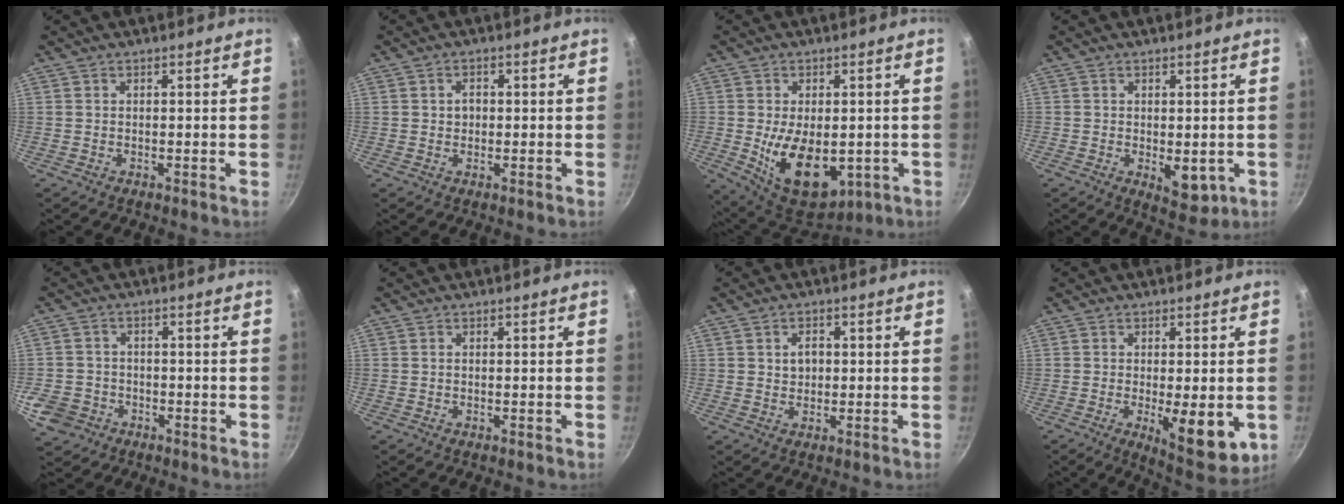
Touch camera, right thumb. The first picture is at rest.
{"total": 1.9, "force": [0.1, 1.5, 1.1], "torque": [-0.009, 0.003, 0.001]}
{"total": 14.7, "force": [-2.7, 8.5, 11.7], "torque": [-0.171, -0.011, -0.016]}
{"total": 5.6, "force": [-1.3, 3.1, 4.4], "torque": [-0.040, -0.009, -0.009]}
{"total": 6.2, "force": [-2.8, 5.2, 1.6], "torque": [-0.028, 0.016, -0.045]}
{"total": 0.0}
{"total": 2.9, "force": [0.5, 2.2, 1.8], "torque": [-0.018, 0.000, 0.008]}
{"total": 10.4, "force": [-2.4, 3.7, 9.5], "torque": [-0.124, -0.023, -0.026]}